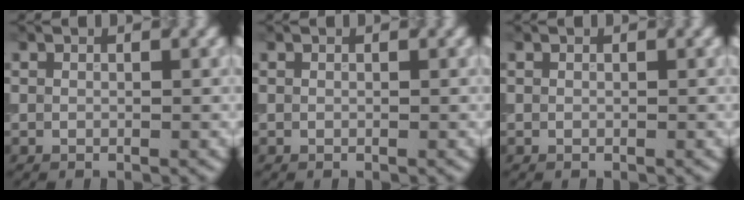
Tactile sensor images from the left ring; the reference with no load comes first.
{"total": 0.0}
{"total": 0.0}